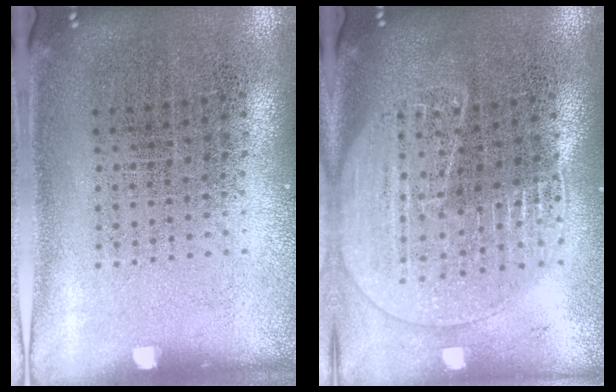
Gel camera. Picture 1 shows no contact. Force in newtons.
{"total": 1.7, "press": 1.6, "slide": 0.6}